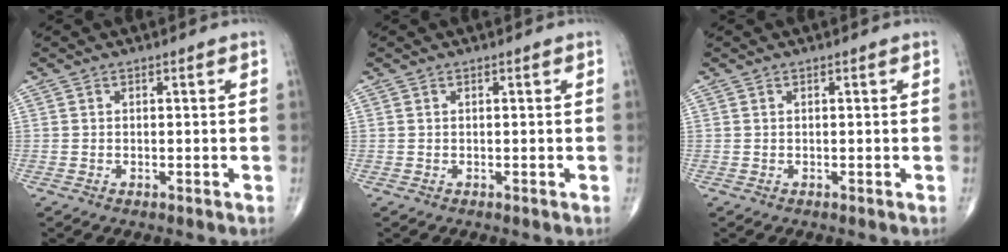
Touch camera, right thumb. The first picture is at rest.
{"total": 0.0}
{"total": 0.0}